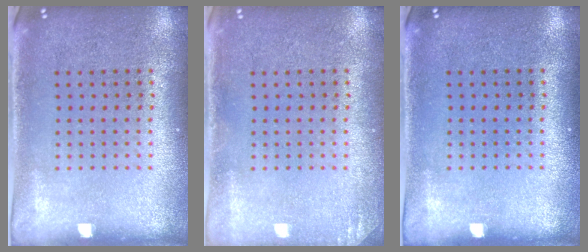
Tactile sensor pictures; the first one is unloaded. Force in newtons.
{"total": 1.1, "press": 1.1, "slide": 0.1}
{"total": 0.0}